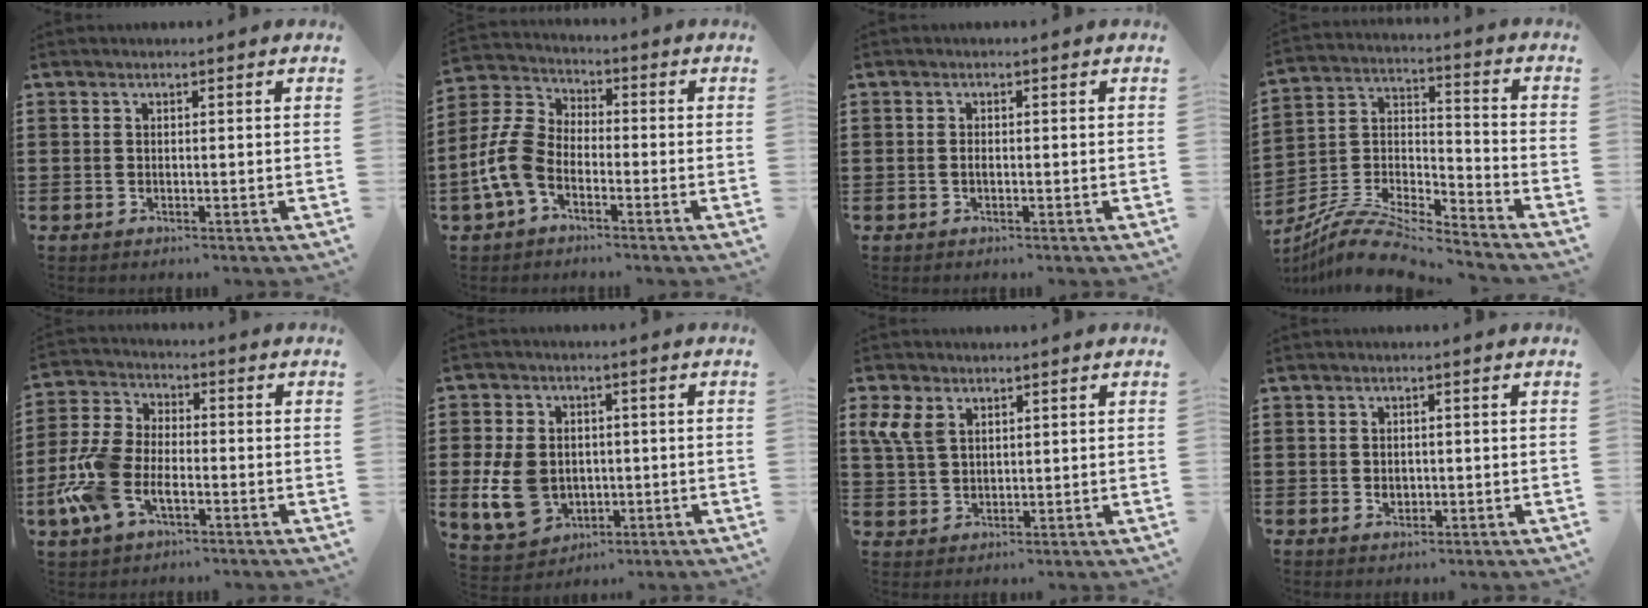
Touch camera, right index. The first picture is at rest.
{"total": 7.5, "force": [-3.4, 4.4, 5.1], "torque": [-0.148, -0.005, -0.076]}
{"total": 0.6, "force": [-0.2, 0.2, 0.6], "torque": [-0.012, -0.002, -0.003]}
{"total": 9.7, "force": [-8.7, 1.9, 3.9], "torque": [-0.080, 0.012, -0.174]}
{"total": 8.7, "force": [-3.6, 4.9, 6.2], "torque": [-0.168, -0.005, -0.073]}
{"total": 9.4, "force": [-1.2, 7.4, 5.7], "torque": [-0.150, 0.013, -0.023]}
{"total": 5.0, "force": [2.4, 3.2, 2.9], "torque": [-0.078, 0.006, 0.044]}
{"total": 1.3, "force": [0.0, 1.1, 0.7], "torque": [-0.015, 0.007, -0.001]}